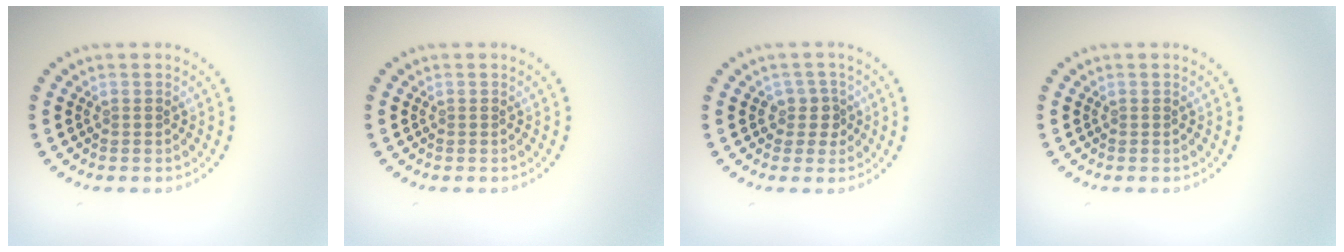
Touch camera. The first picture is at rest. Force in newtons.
{"total": 0.0}
{"total": 2.0, "press": 1.6, "slide": 1.2}
{"total": 0.0}